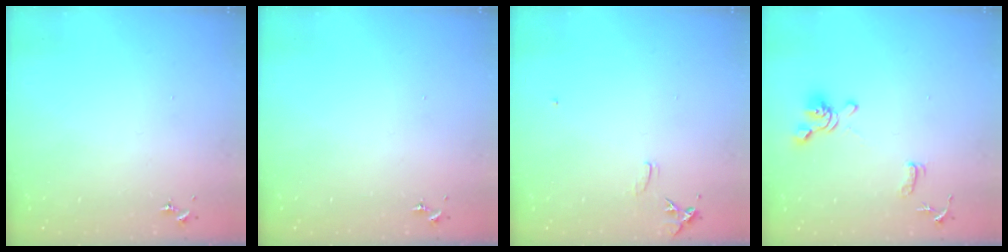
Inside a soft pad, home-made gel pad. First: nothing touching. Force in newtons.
{"total": 0.0}
{"total": 6.3, "press": 6.2, "slide": 0.7}
{"total": 11.5, "press": 11.4, "slide": 1.6}